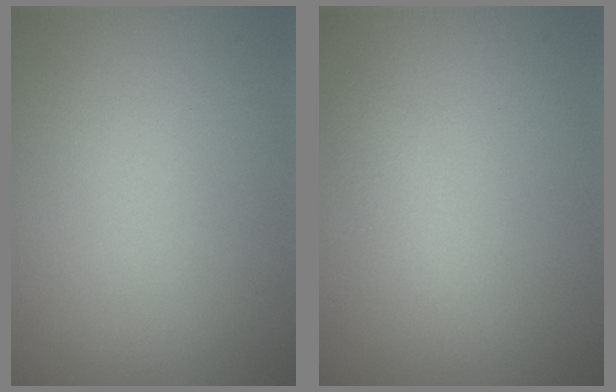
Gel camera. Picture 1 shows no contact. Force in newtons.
{"total": 1.3, "press": 1.3, "slide": 0.0}